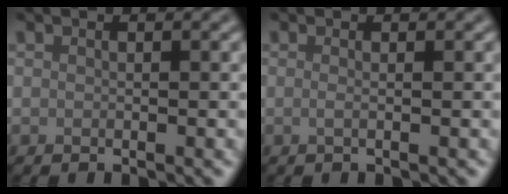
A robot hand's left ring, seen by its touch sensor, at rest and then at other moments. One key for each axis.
{"total": 0.8, "fx": -0.1, "fy": 0.2, "fz": 0.8, "tx": -0.011, "ty": -0.002, "tz": -0.004}